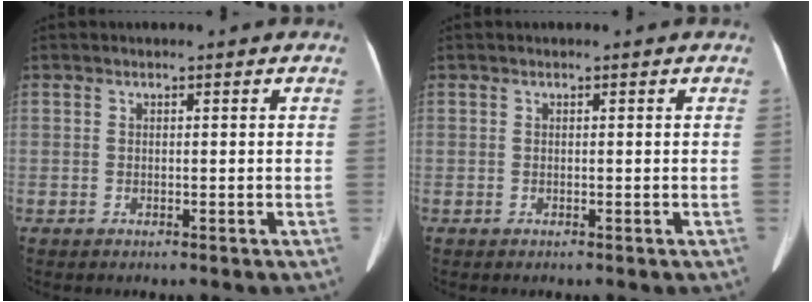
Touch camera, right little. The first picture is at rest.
{"total": 0.0}